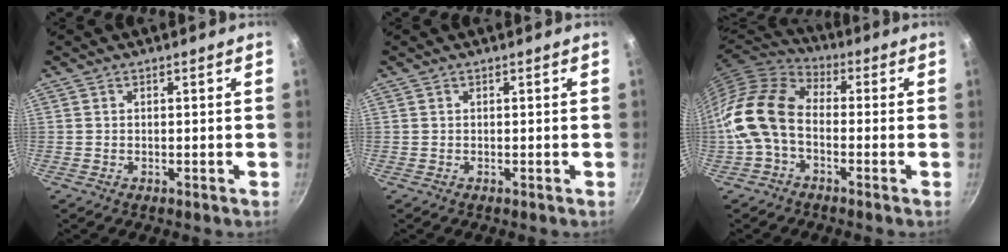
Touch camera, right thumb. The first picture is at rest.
{"total": 0.0}
{"total": 12.7, "force": [-2.5, 8.5, 9.2], "torque": [-0.161, 0.040, -0.072]}